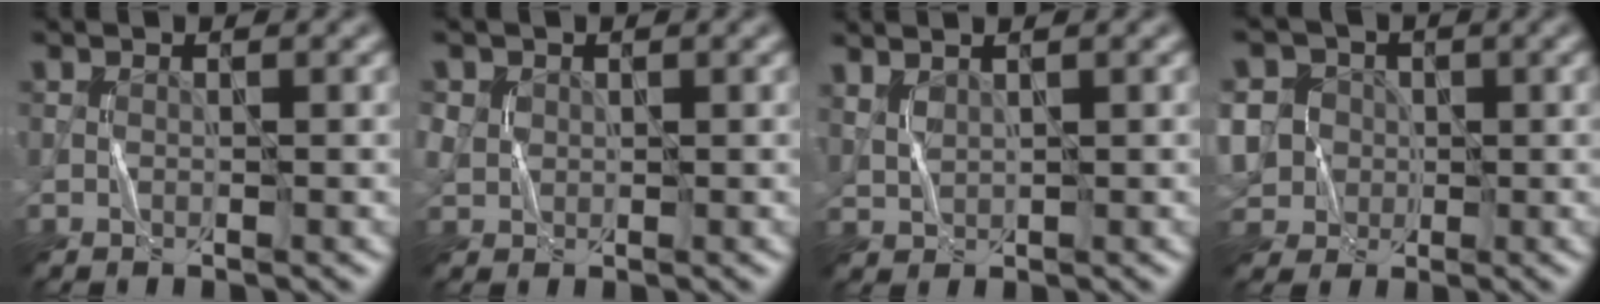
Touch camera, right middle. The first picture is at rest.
{"total": 1.8, "force": [0.4, 1.6, 0.6], "torque": [-0.015, 0.002, 0.005]}
{"total": 1.4, "force": [1.2, 0.3, 0.6], "torque": [-0.017, 0.004, 0.030]}
{"total": 8.6, "force": [-0.2, 7.9, 3.4], "torque": [-0.088, 0.027, -0.038]}